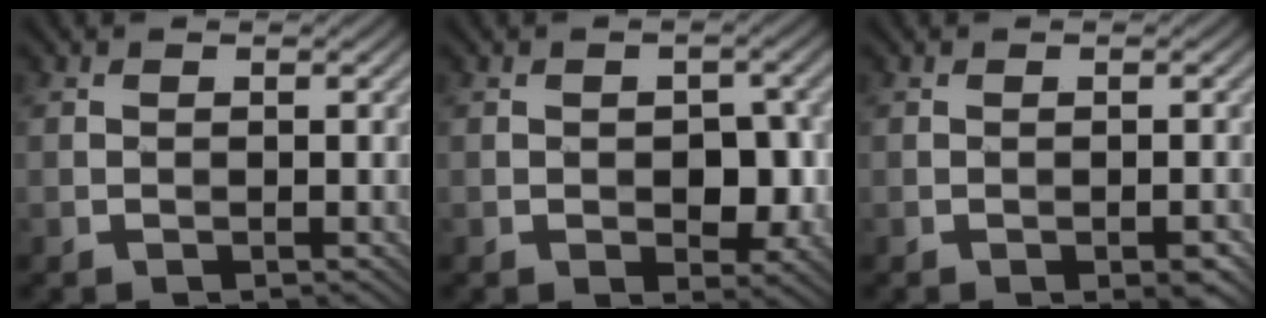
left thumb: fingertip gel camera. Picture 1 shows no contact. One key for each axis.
{"total": 4.1, "fx": -0.7, "fy": 2.6, "fz": 3.1, "tx": -0.046, "ty": -0.008, "tz": -0.009}
{"total": 1.2, "fx": -0.7, "fy": 0.4, "fz": 0.8, "tx": -0.011, "ty": -0.003, "tz": -0.012}